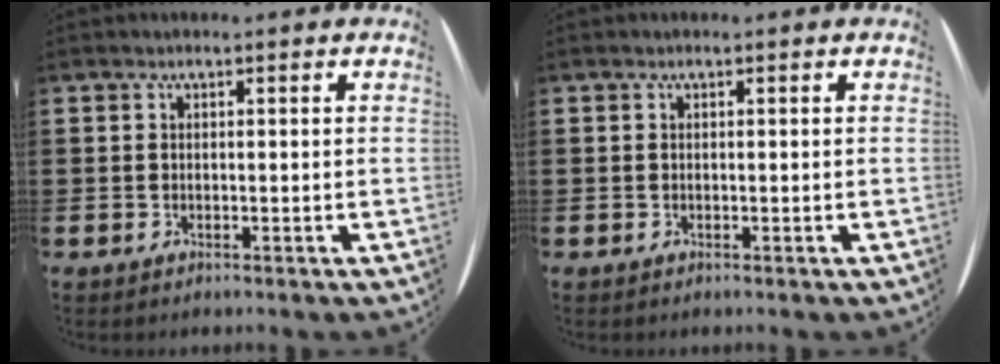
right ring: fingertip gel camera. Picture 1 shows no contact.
{"total": 0.0}